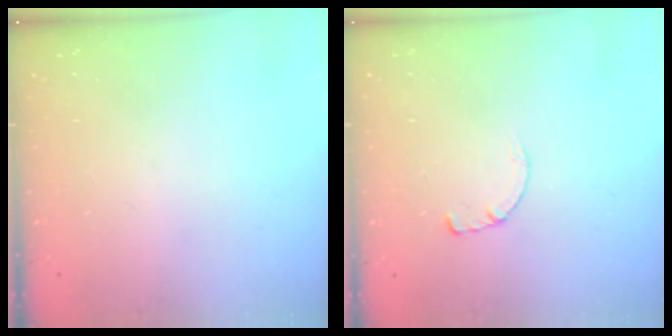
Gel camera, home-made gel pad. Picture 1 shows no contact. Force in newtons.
{"total": 0.7, "press": 0.6, "slide": 0.2}